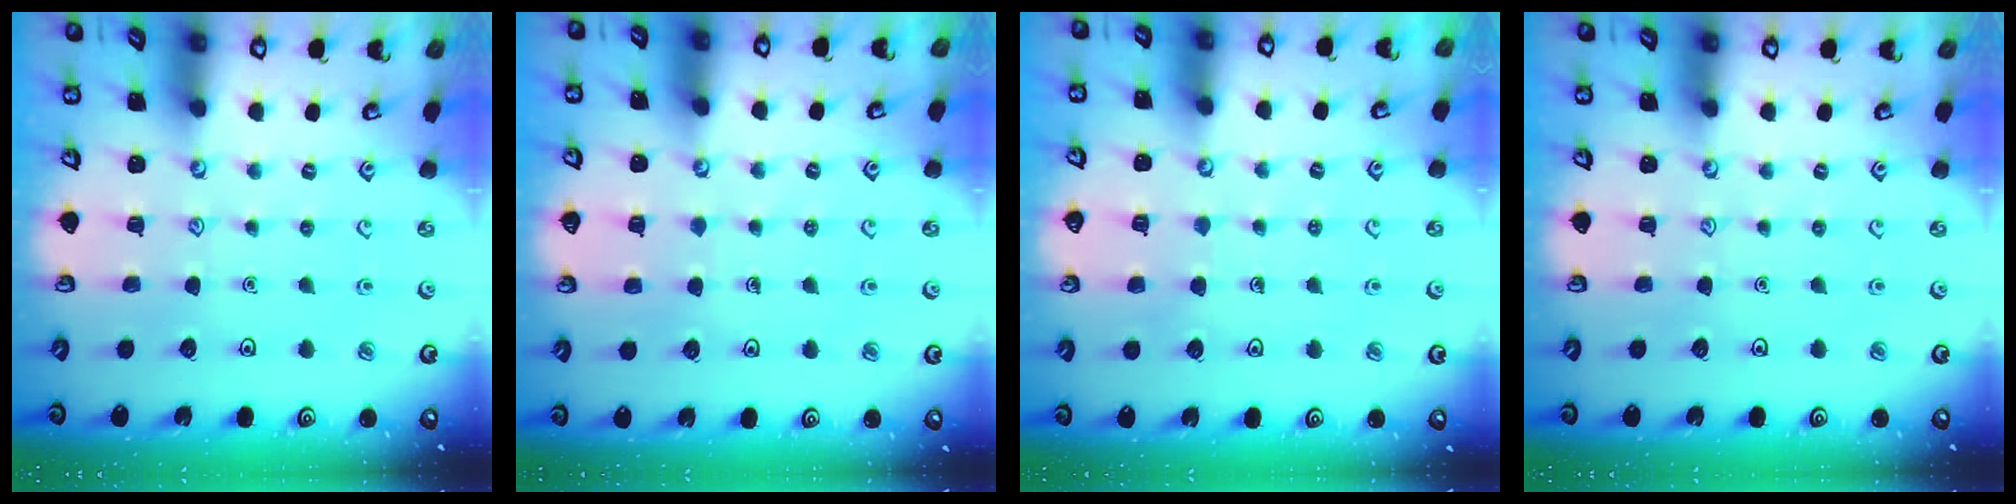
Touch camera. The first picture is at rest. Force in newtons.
{"total": 3.5, "press": 3.5, "slide": 0.2}
{"total": 4.4, "press": 4.4, "slide": 0.3}
{"total": 0.0}